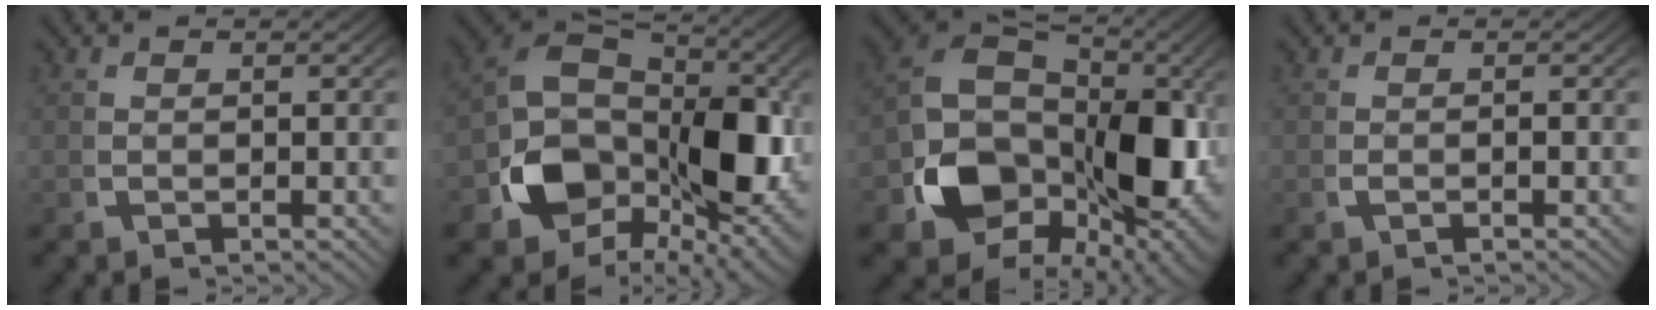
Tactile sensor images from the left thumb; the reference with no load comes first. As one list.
[{"total": 14.6, "force": [-2.1, 10.2, 10.3], "torque": [-0.221, -0.048, -0.025]}, {"total": 16.6, "force": [-1.7, 11.9, 11.4], "torque": [-0.242, -0.059, -0.015]}, {"total": 0.7, "force": [-0.4, 0.1, 0.6], "torque": [-0.018, -0.001, -0.008]}]